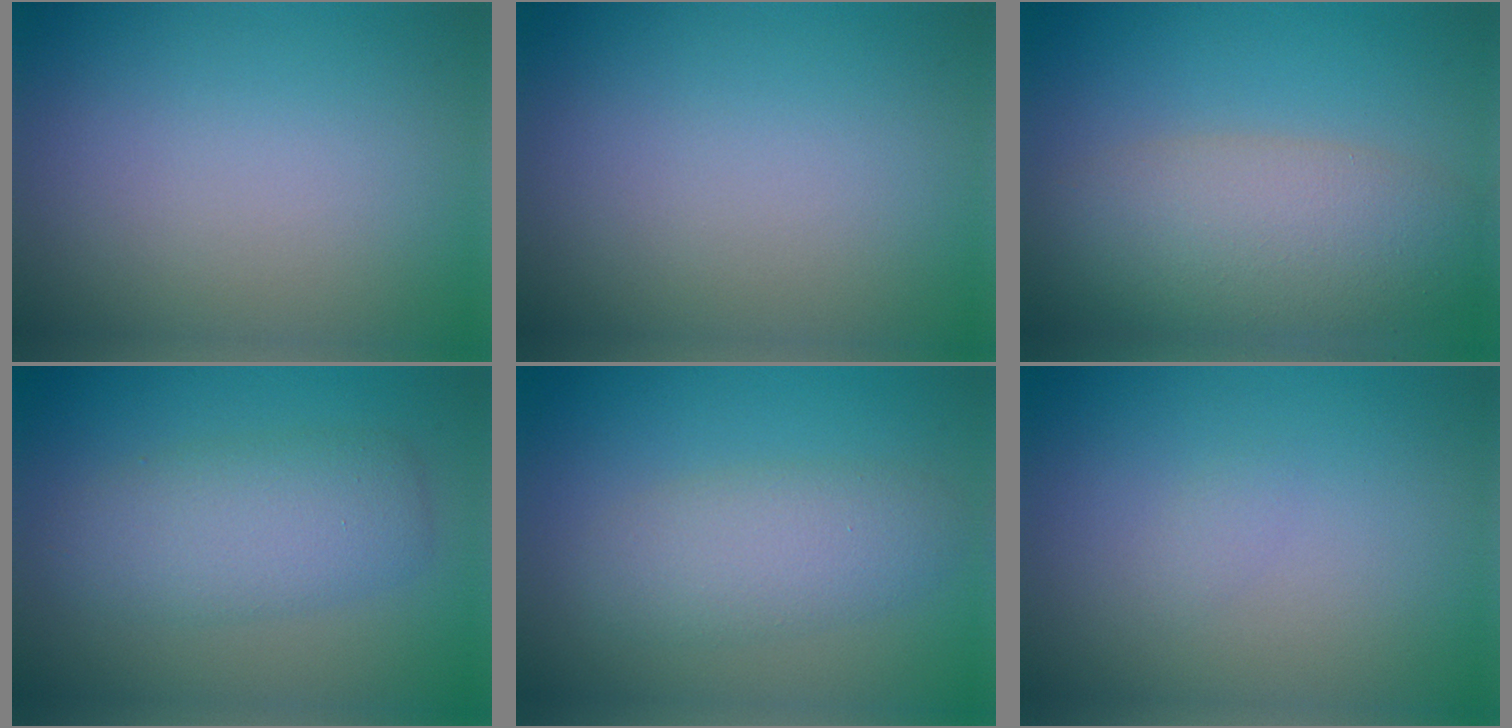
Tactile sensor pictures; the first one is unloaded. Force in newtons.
{"total": 0.0}
{"total": 7.0, "press": 7.0, "slide": 0.5}
{"total": 3.7, "press": 3.7, "slide": 0.2}
{"total": 4.0, "press": 4.0, "slide": 0.3}
{"total": 0.5, "press": 0.5, "slide": 0.1}